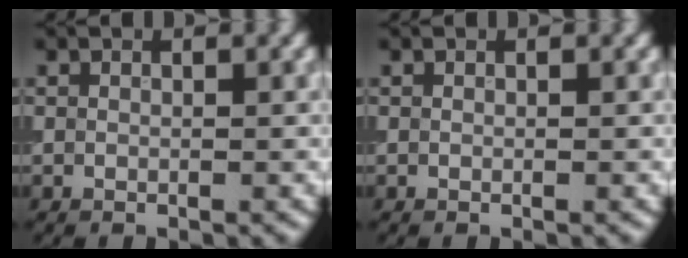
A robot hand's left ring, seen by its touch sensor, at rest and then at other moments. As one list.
[{"total": 0.0}]